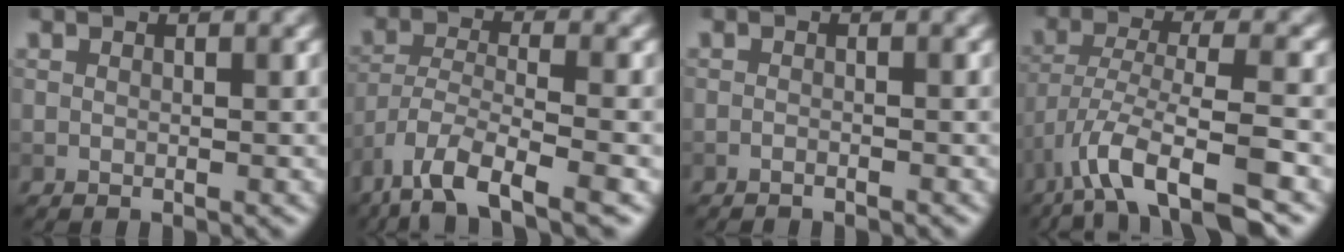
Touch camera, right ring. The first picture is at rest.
{"total": 8.0, "force": [-5.2, 2.4, 5.5], "torque": [-0.101, -0.008, -0.105]}
{"total": 0.7, "force": [-0.6, 0.1, 0.3], "torque": [-0.003, -0.001, -0.012]}
{"total": 7.5, "force": [-4.5, 2.1, 5.7], "torque": [-0.105, -0.001, -0.084]}